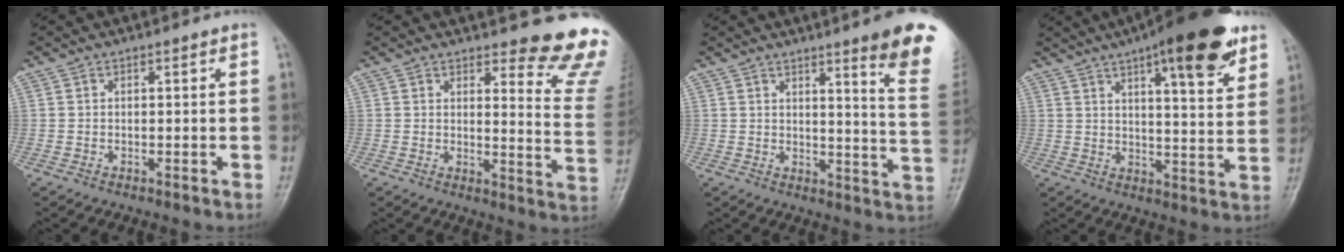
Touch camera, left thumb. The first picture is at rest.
{"total": 12.9, "force": [11.6, 2.2, 5.2], "torque": [-0.028, -0.131, 0.114]}
{"total": 13.3, "force": [8.7, 0.5, 10.1], "torque": [-0.108, -0.057, 0.099]}
{"total": 17.6, "force": [10.6, 4.6, 13.2], "torque": [-0.163, -0.041, 0.149]}